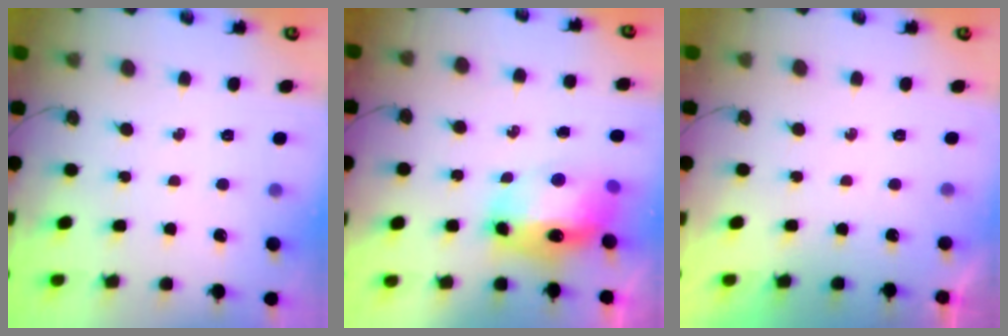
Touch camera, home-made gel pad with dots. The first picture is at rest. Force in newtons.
{"total": 13.8, "press": 13.8, "slide": 1.5}
{"total": 0.0}